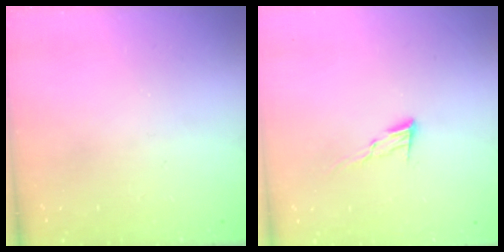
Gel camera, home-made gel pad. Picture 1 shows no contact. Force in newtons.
{"total": 6.1, "press": 6.1, "slide": 0.6}